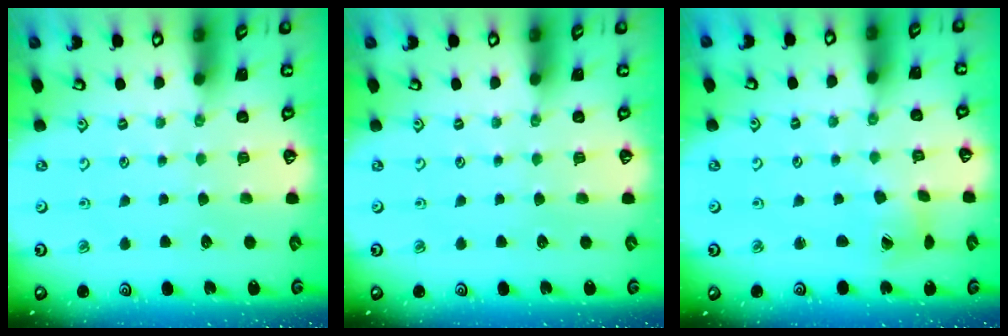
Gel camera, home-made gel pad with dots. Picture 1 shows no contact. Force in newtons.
{"total": 0.0}
{"total": 4.3, "press": 4.3, "slide": 0.5}